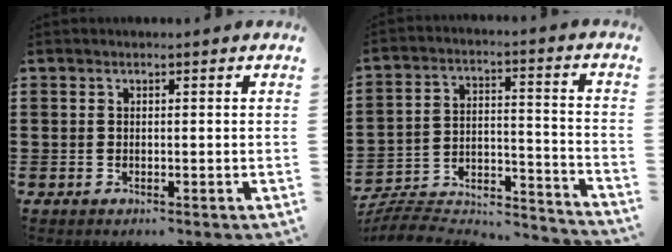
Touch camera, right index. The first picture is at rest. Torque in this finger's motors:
{"motor_torque": [-2.14, 0.00, -0.79, 0.00]}